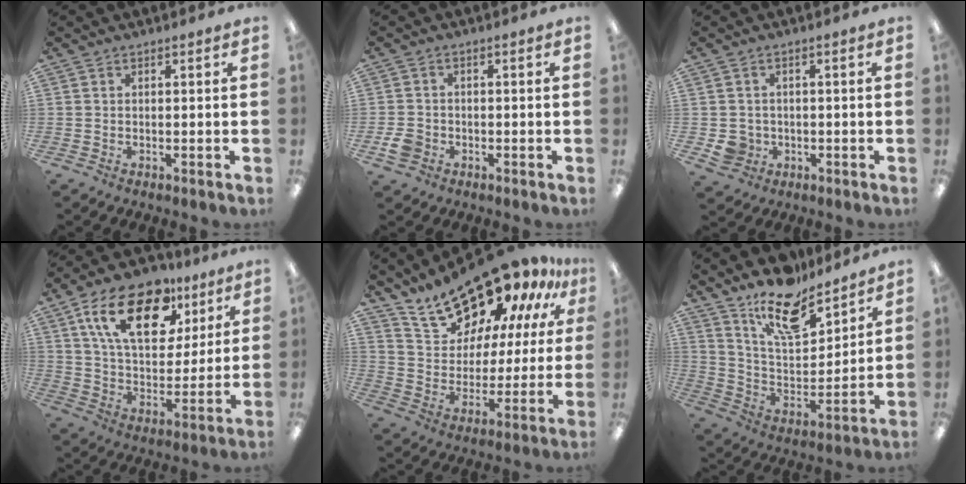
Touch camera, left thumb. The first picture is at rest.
{"total": 3.8, "force": [-1.5, 3.2, 1.5], "torque": [-0.028, 0.000, -0.031]}
{"total": 4.7, "force": [-0.7, 4.5, 0.8], "torque": [-0.020, 0.008, -0.011]}
{"total": 21.1, "force": [11.2, 11.4, 13.7], "torque": [-0.230, -0.031, 0.195]}
{"total": 20.7, "force": [17.1, 7.9, 8.7], "torque": [-0.158, -0.116, 0.299]}
{"total": 15.5, "force": [12.4, 5.8, 7.4], "torque": [-0.127, -0.084, 0.218]}